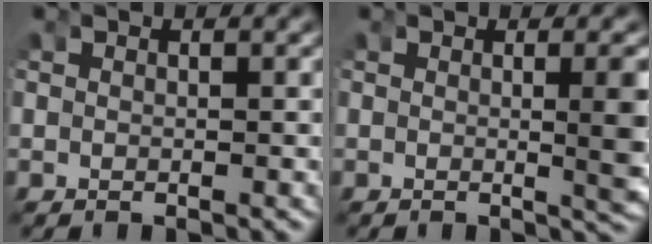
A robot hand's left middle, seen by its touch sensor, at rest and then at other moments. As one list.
[{"total": 3.0, "force": [-0.1, 0.1, 3.0], "torque": [-0.036, -0.005, -0.002]}]